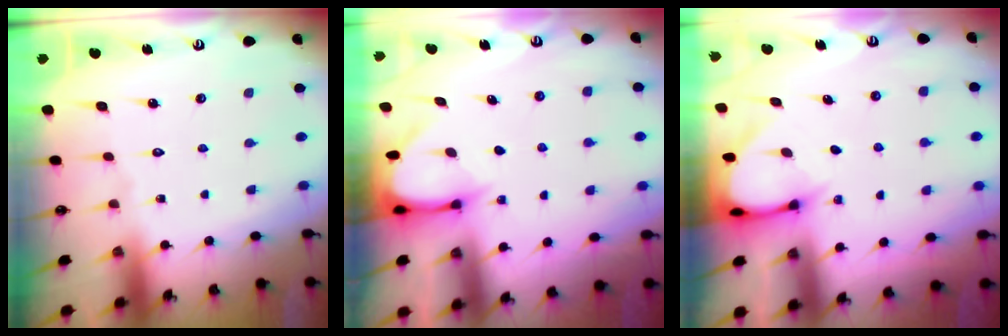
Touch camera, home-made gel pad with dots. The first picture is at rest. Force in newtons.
{"total": 3.8, "press": 3.8, "slide": 0.2}
{"total": 3.1, "press": 3.1, "slide": 0.2}